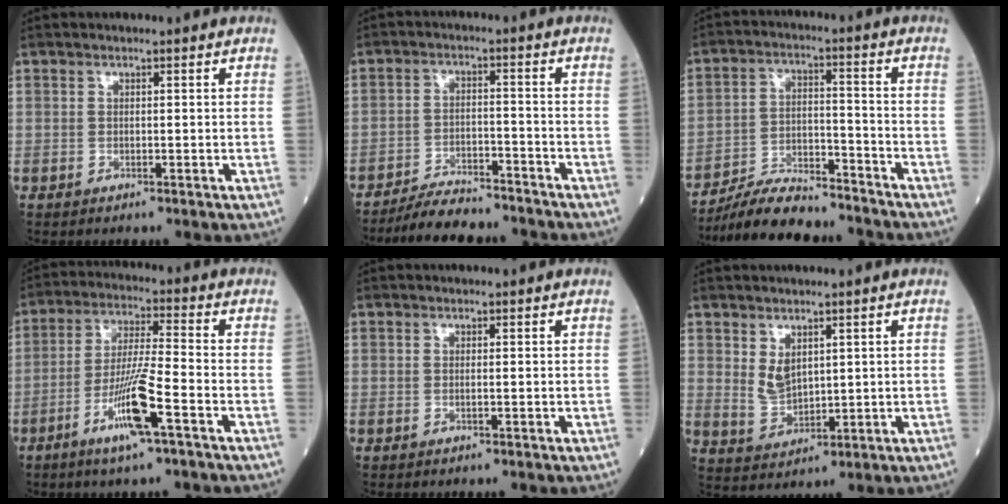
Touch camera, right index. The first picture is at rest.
{"total": 9.2, "force": [-8.6, 1.5, 2.7], "torque": [-0.037, -0.002, -0.141]}
{"total": 11.8, "force": [-11.0, 2.0, 3.6], "torque": [-0.062, 0.009, -0.191]}
{"total": 9.9, "force": [-4.8, -0.1, 8.7], "torque": [-0.171, -0.008, -0.092]}
{"total": 0.0}
{"total": 4.0, "force": [1.6, 2.5, 2.8], "torque": [-0.060, -0.003, 0.043]}